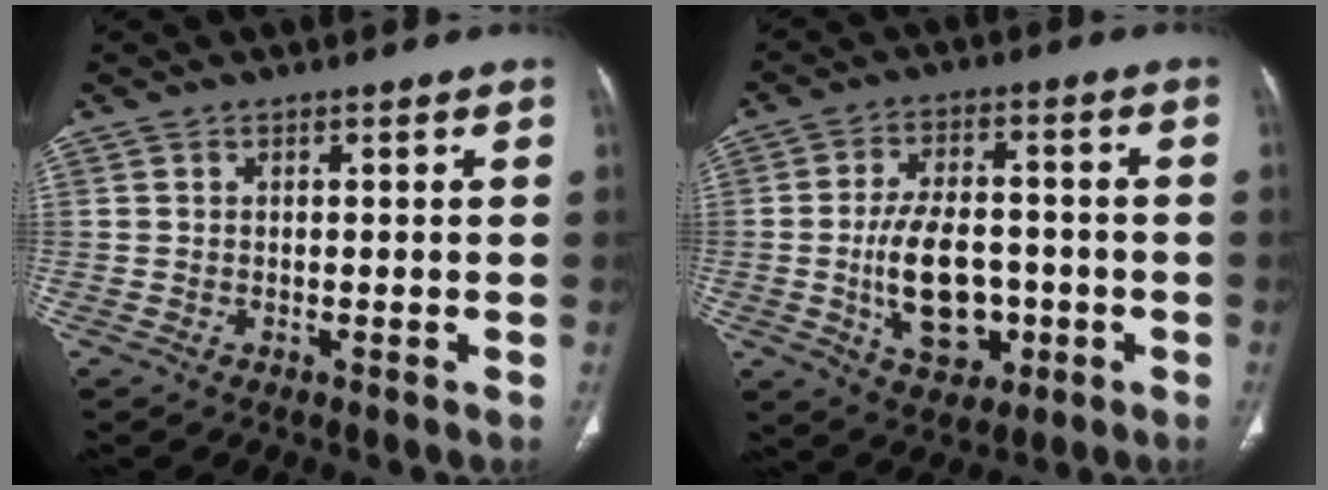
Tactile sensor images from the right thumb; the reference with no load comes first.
{"total": 13.0, "force": [-3.0, 7.6, 10.1], "torque": [-0.166, 0.020, -0.047]}